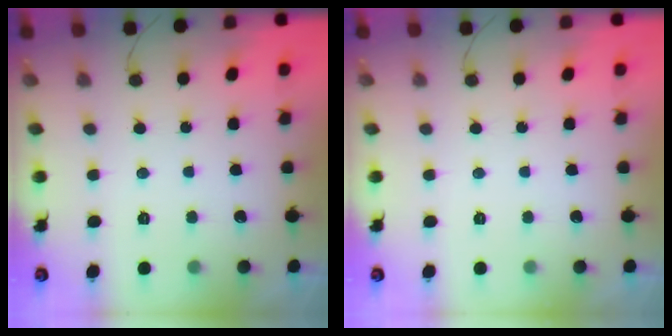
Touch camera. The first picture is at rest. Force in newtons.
{"total": 0.0}